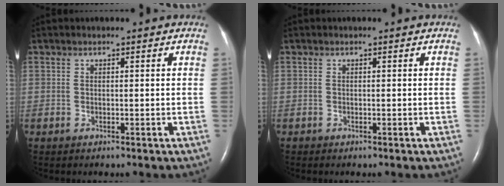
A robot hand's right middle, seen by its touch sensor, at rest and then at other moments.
{"total": 0.0}